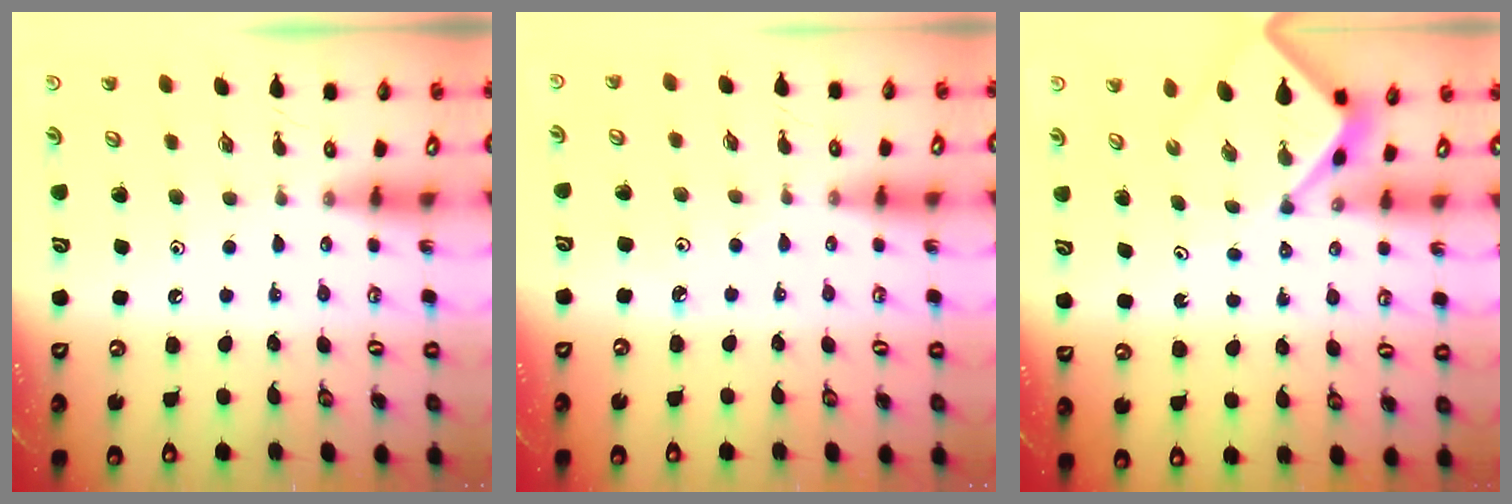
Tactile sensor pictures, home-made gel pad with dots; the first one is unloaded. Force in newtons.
{"total": 2.2, "press": 2.2, "slide": 0.2}
{"total": 4.6, "press": 4.6, "slide": 0.4}